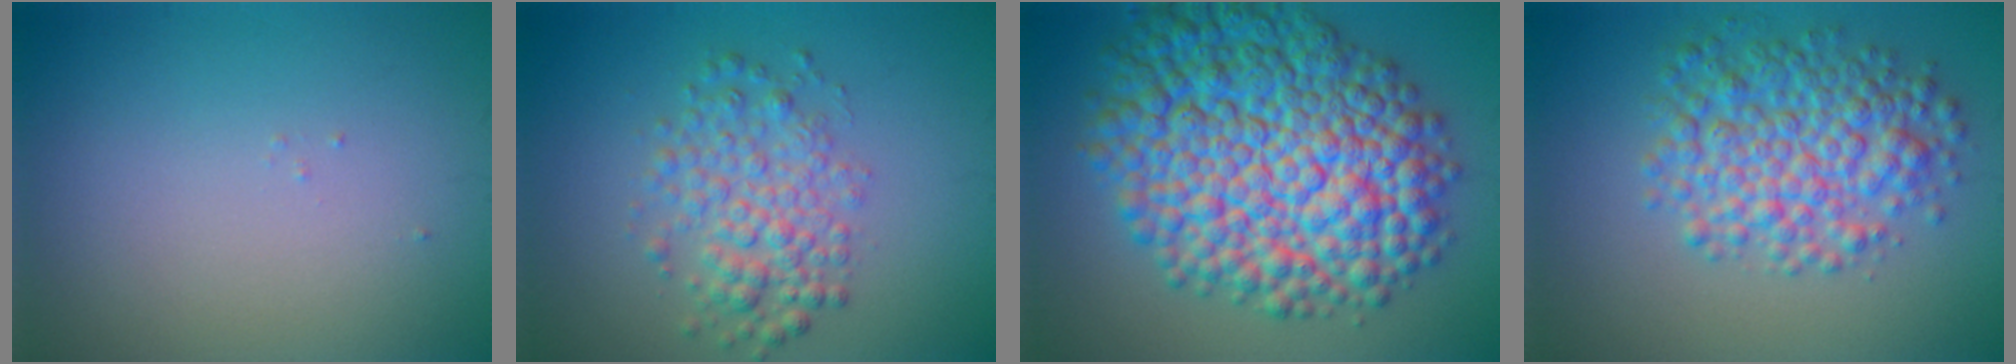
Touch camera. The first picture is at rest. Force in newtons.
{"total": 3.9, "press": 3.9, "slide": 0.1}
{"total": 14.2, "press": 14.2, "slide": 0.2}
{"total": 6.0, "press": 6.0, "slide": 0.1}